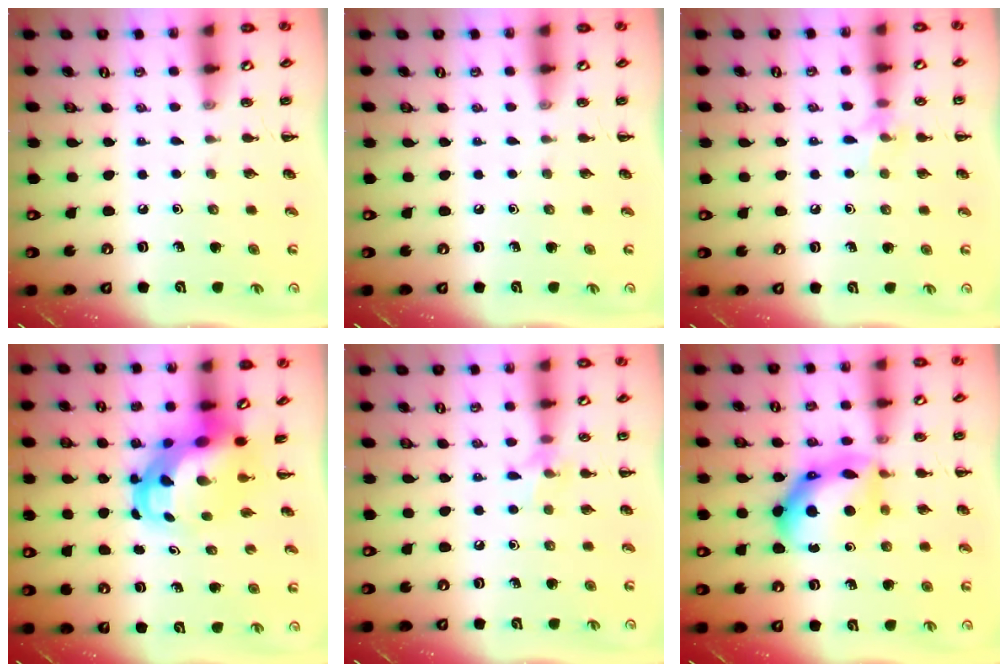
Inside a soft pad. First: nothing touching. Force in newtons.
{"total": 0.0}
{"total": 6.7, "press": 6.4, "slide": 1.8}
{"total": 6.5, "press": 6.3, "slide": 1.8}
{"total": 6.7, "press": 6.4, "slide": 1.8}
{"total": 13.6, "press": 13.6, "slide": 0.8}